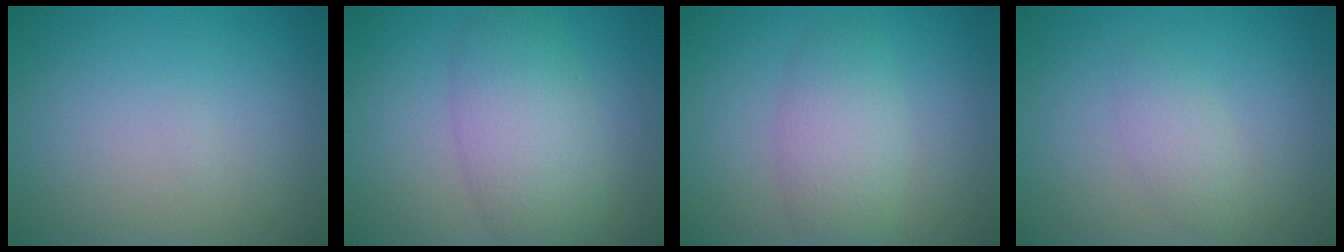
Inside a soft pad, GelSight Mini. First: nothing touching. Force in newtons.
{"total": 5.6, "press": 5.5, "slide": 0.4}
{"total": 3.7, "press": 3.7, "slide": 0.2}
{"total": 1.7, "press": 1.7, "slide": 0.1}